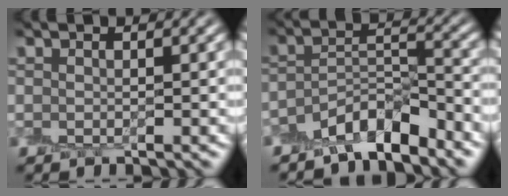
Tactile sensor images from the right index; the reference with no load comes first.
{"total": 4.7, "force": [-3.9, 1.5, 2.1], "torque": [-0.031, 0.009, -0.073]}